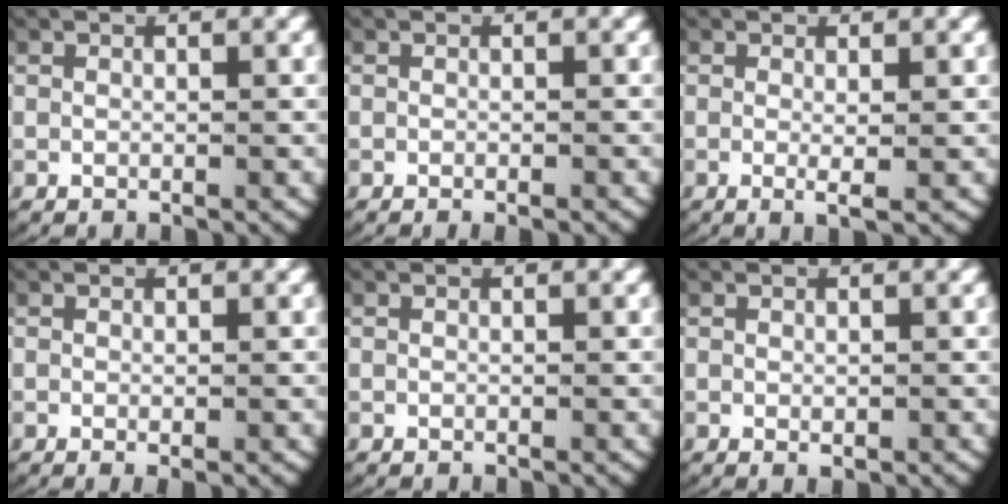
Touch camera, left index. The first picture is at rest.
{"total": 1.0, "force": [-0.9, 0.2, 0.4], "torque": [-0.006, 0.002, -0.015]}
{"total": 1.7, "force": [-0.3, 0.1, 1.6], "torque": [-0.040, -0.013, -0.002]}
{"total": 0.6, "force": [-0.2, 0.1, 0.6], "torque": [-0.012, -0.004, -0.002]}
{"total": 0.0}
{"total": 0.7, "force": [-0.3, 0.3, 0.6], "torque": [-0.016, -0.011, 0.004]}